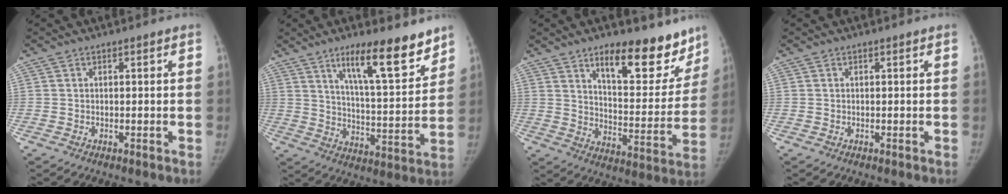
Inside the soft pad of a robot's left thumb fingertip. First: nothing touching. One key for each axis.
{"total": 15.7, "fx": 10.7, "fy": 3.7, "fz": 10.9, "tx": -0.139, "ty": -0.073, "tz": 0.177}
{"total": 18.2, "fx": 12.9, "fy": 7.4, "fz": 10.5, "tx": -0.078, "ty": -0.089, "tz": 0.189}
{"total": 0.0}